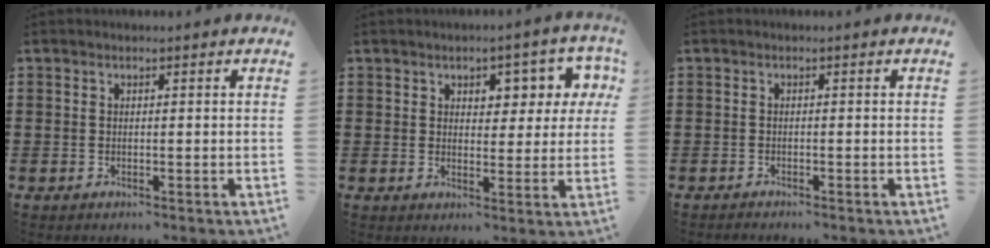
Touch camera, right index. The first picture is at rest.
{"total": 4.5, "force": [2.5, 2.9, 2.5], "torque": [-0.039, -0.003, 0.036]}
{"total": 0.8, "force": [-0.8, 0.0, 0.0], "torque": [-0.003, 0.000, -0.017]}